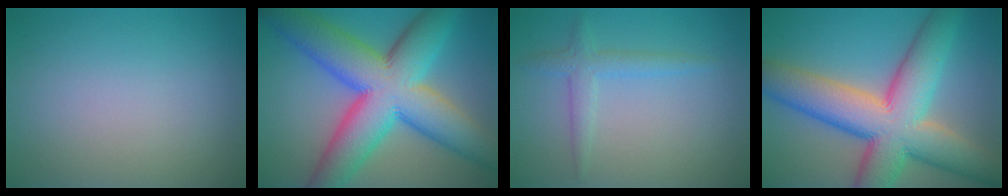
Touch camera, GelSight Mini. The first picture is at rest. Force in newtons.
{"total": 13.9, "press": 13.9, "slide": 0.3}
{"total": 2.1, "press": 2.1, "slide": 0.1}
{"total": 12.3, "press": 12.3, "slide": 0.6}